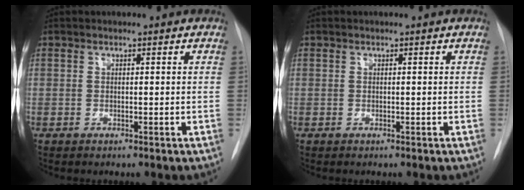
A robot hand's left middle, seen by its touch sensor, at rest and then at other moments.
{"total": 0.0}